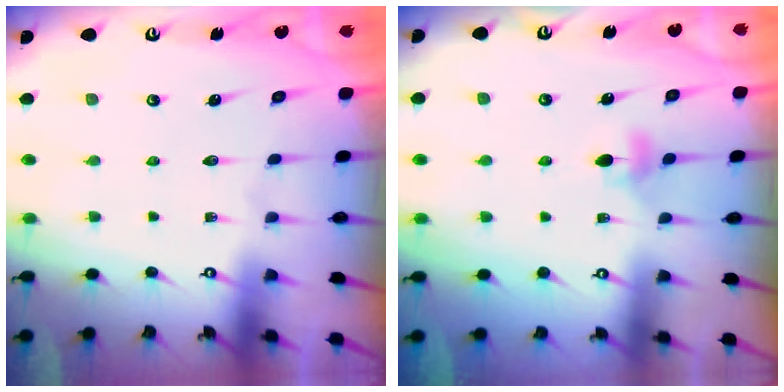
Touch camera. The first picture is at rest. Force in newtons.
{"total": 4.0, "press": 3.9, "slide": 0.8}